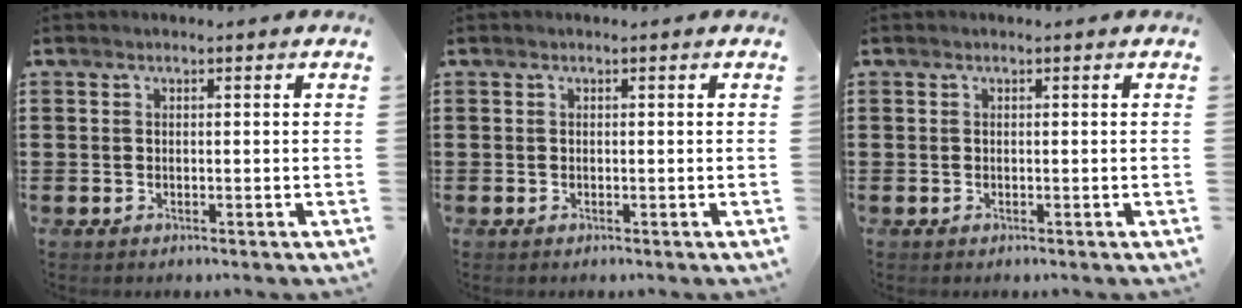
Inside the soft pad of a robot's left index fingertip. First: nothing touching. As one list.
[{"total": 0.0}, {"total": 0.0}]